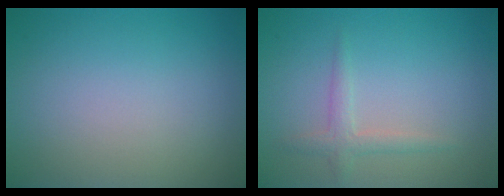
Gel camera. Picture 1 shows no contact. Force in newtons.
{"total": 1.7, "press": 1.7, "slide": 0.1}